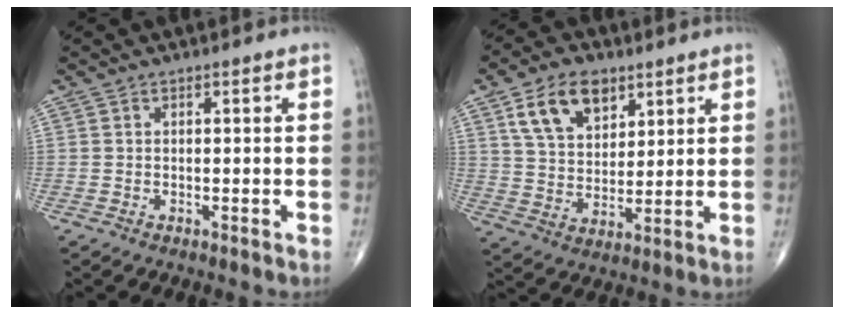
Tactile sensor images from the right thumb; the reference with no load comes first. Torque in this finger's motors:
{"motor_torque": [-0.15, 0.55, 0.14, -0.04, 0.16]}